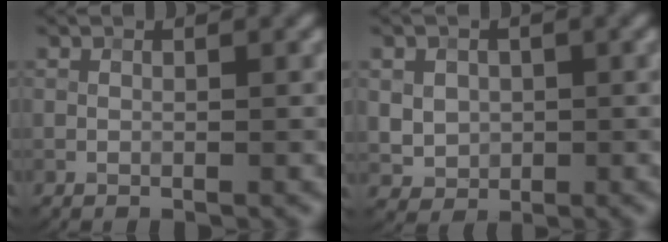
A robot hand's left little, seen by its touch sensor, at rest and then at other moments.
{"total": 3.6, "force": [0.9, 3.0, 1.7], "torque": [-0.040, 0.009, 0.019]}